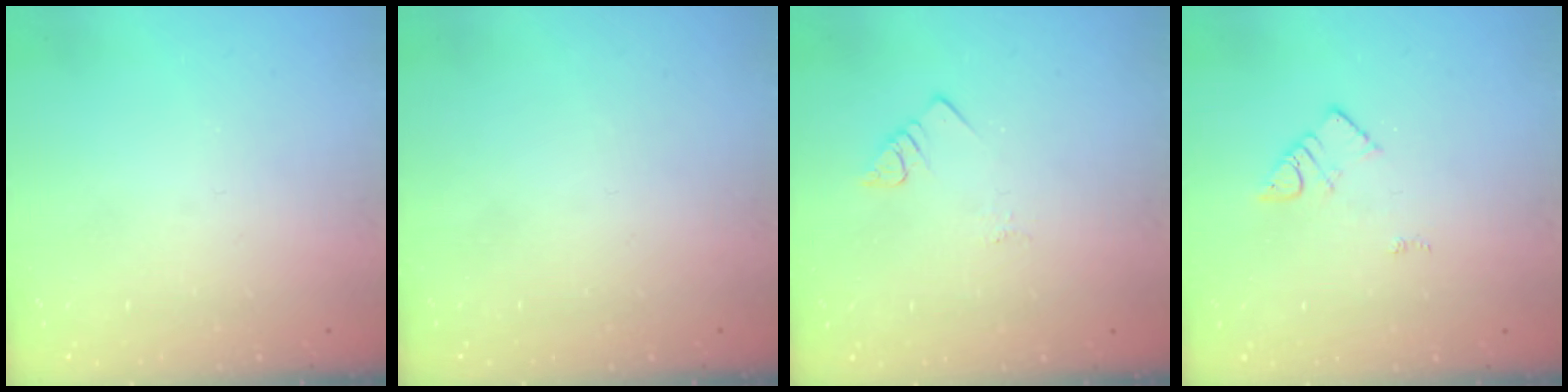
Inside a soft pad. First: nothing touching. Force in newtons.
{"total": 1.5, "press": 1.5, "slide": 0.1}
{"total": 2.8, "press": 2.8, "slide": 0.4}
{"total": 3.1, "press": 3.1, "slide": 0.2}